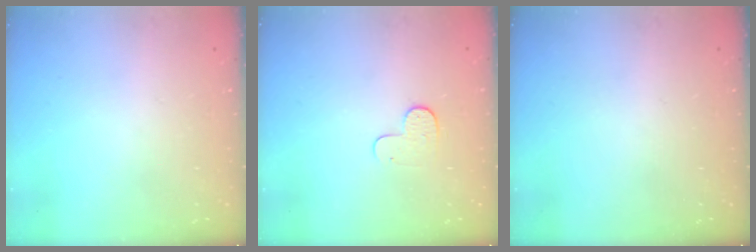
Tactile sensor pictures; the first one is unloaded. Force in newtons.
{"total": 5.4, "press": 5.4, "slide": 0.5}
{"total": 0.0}